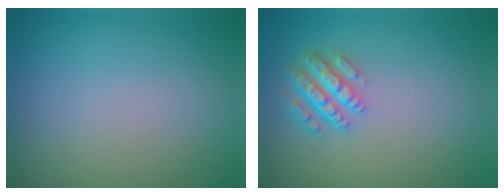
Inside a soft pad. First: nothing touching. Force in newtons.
{"total": 4.3, "press": 3.3, "slide": 2.8}